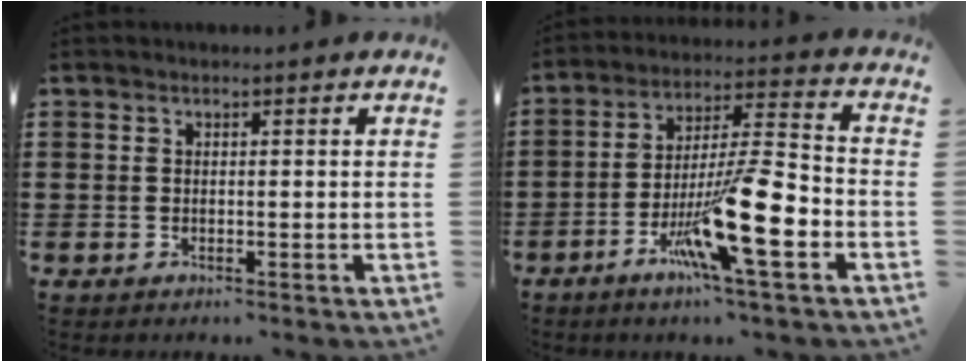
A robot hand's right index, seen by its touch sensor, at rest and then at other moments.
{"total": 15.1, "force": [-6.0, 2.8, 13.6], "torque": [-0.263, -0.002, -0.104]}